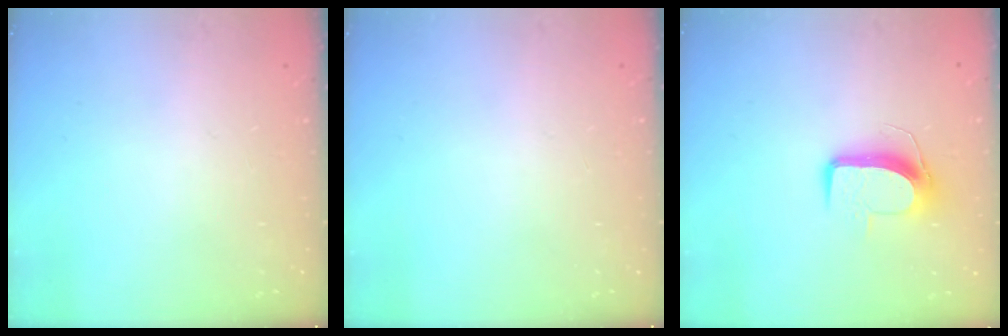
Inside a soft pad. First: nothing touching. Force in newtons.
{"total": 0.0}
{"total": 9.9, "press": 9.9, "slide": 0.3}